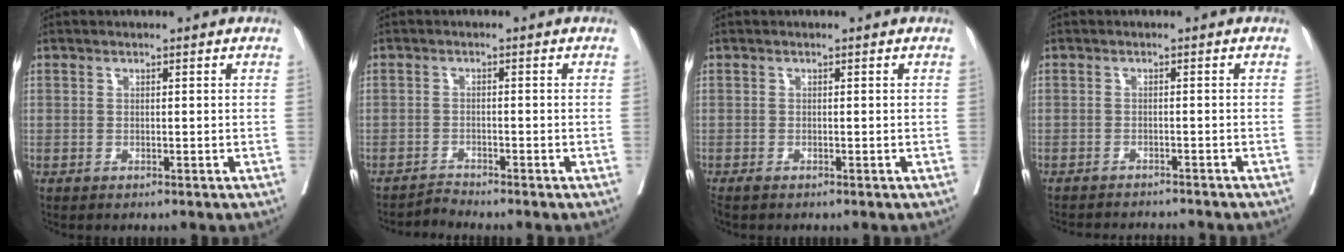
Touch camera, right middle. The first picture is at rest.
{"total": 1.9, "force": [-1.5, -0.8, -0.7], "torque": [0.019, -0.014, -0.025]}
{"total": 1.0, "force": [-0.8, 0.2, 0.4], "torque": [-0.014, -0.006, -0.016]}
{"total": 8.2, "force": [-7.9, 0.5, 2.1], "torque": [-0.019, -0.008, -0.102]}